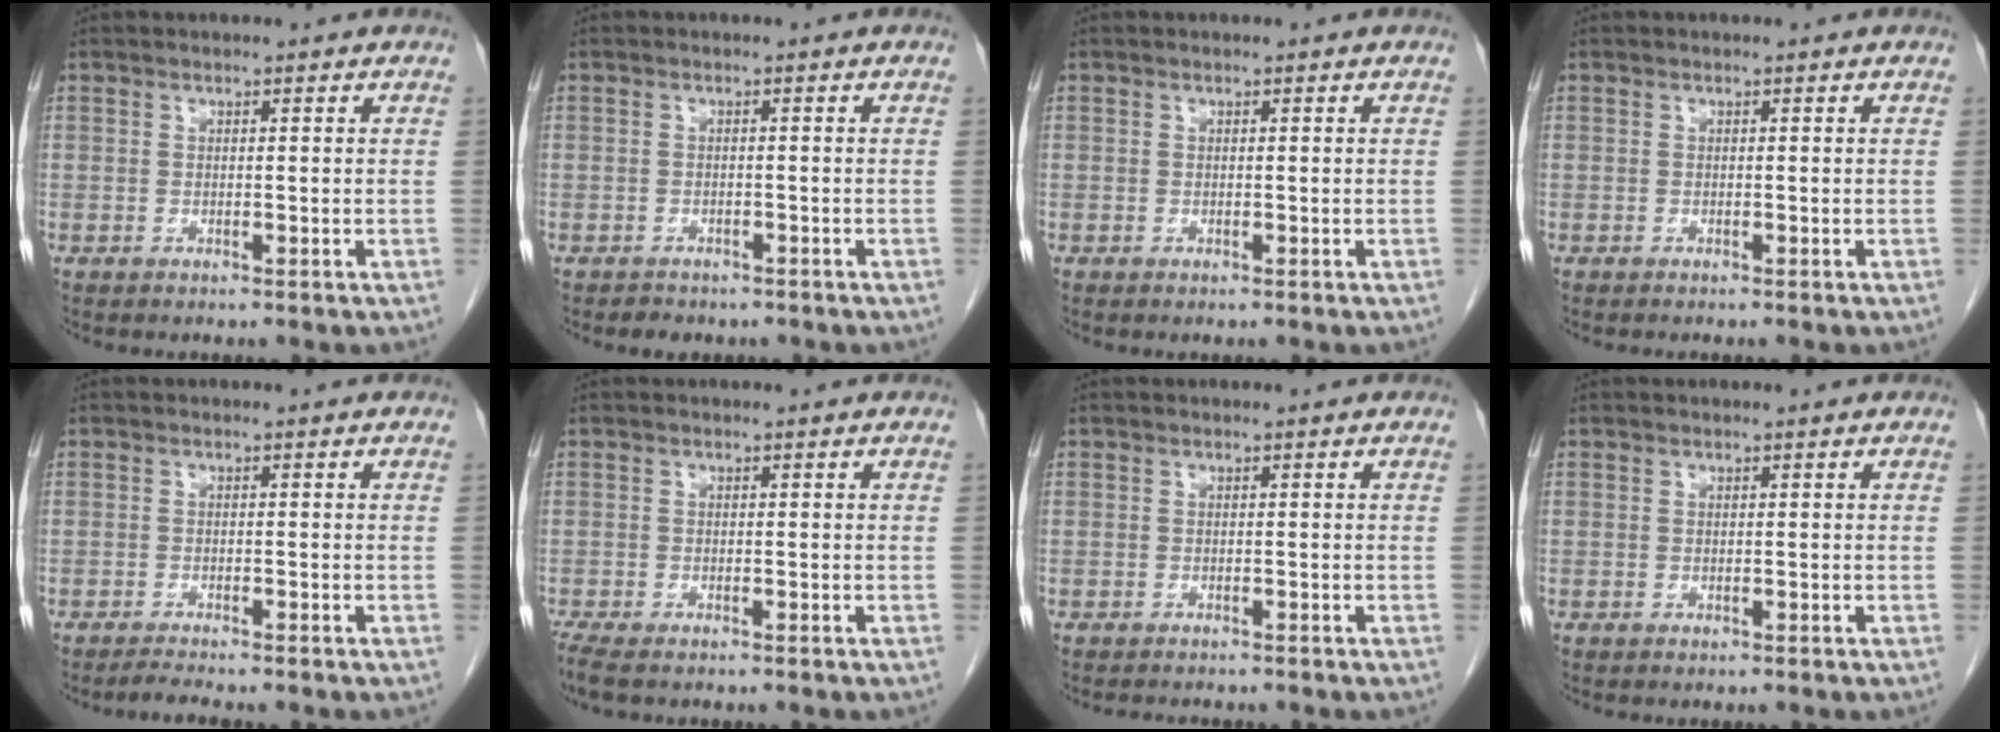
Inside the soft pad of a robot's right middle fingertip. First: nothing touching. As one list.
[{"total": 2.6, "force": [-2.2, 1.4, 0.6], "torque": [-0.017, 0.000, -0.025]}, {"total": 0.0}, {"total": 0.8, "force": [-0.7, 0.1, 0.4], "torque": [-0.002, 0.001, -0.008]}, {"total": 2.1, "force": [-1.9, -0.2, 0.9], "torque": [-0.024, -0.008, -0.034]}, {"total": 3.7, "force": [-2.9, 1.0, 2.0], "torque": [-0.043, -0.012, -0.048]}, {"total": 2.2, "force": [-2.1, 0.4, 0.8], "torque": [-0.011, -0.004, -0.025]}, {"total": 0.0}]